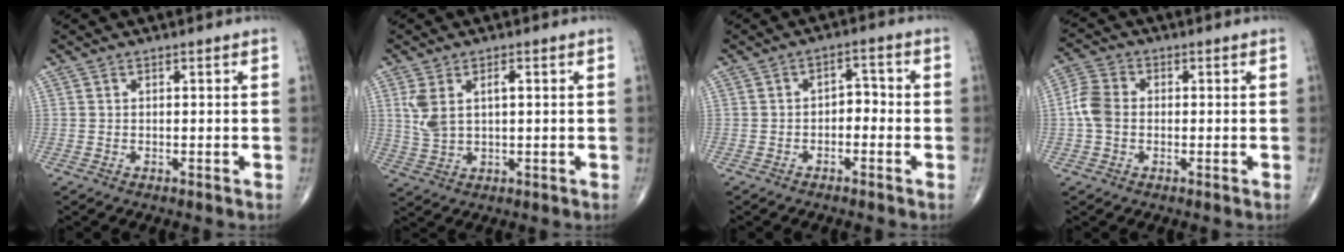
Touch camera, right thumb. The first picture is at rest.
{"total": 6.2, "force": [1.6, 3.1, 5.2], "torque": [-0.111, 0.006, 0.039]}
{"total": 3.5, "force": [-1.0, 2.2, 2.5], "torque": [-0.019, 0.022, -0.026]}
{"total": 5.6, "force": [-0.4, 4.2, 3.7], "torque": [-0.080, 0.016, -0.017]}